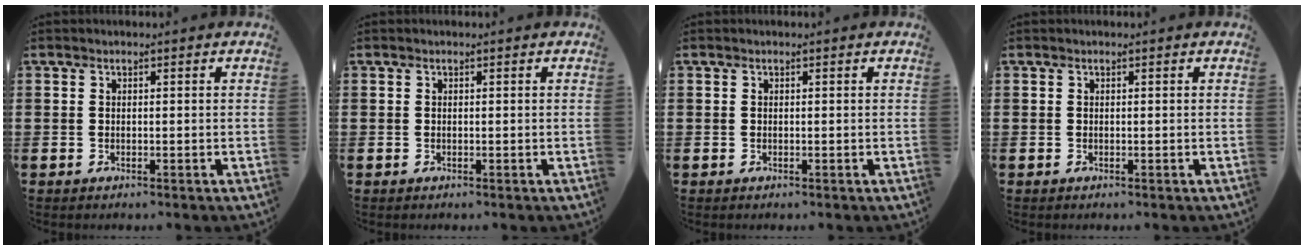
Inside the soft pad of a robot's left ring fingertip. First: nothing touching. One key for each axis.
{"total": 0.0}
{"total": 0.0}
{"total": 0.0}